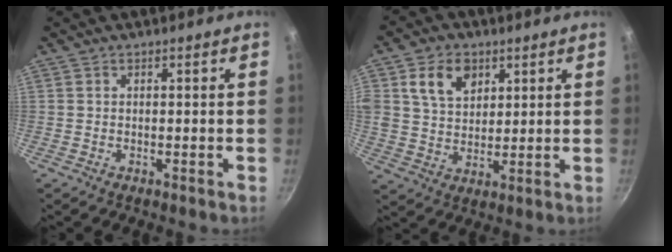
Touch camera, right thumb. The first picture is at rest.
{"total": 9.4, "force": [3.9, 6.7, 5.3], "torque": [-0.075, -0.010, 0.068]}